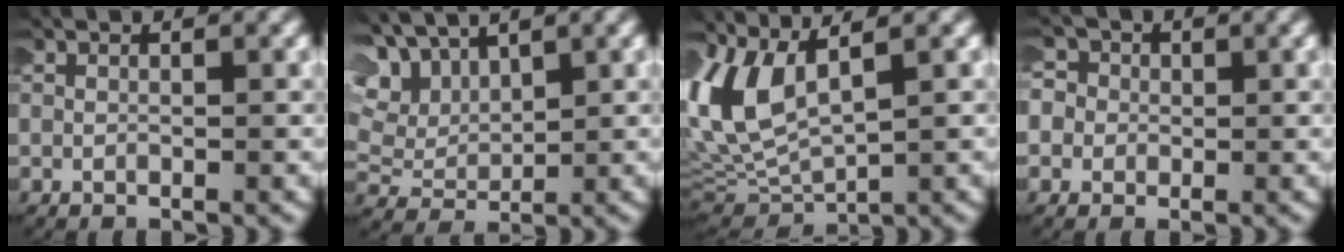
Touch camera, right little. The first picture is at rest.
{"total": 8.1, "force": [3.1, 6.0, 4.4], "torque": [-0.106, -0.003, 0.050]}
{"total": 6.7, "force": [1.3, 4.4, 4.9], "torque": [-0.145, -0.015, 0.039]}
{"total": 6.3, "force": [0.3, 5.9, 2.3], "torque": [-0.069, -0.001, -0.013]}